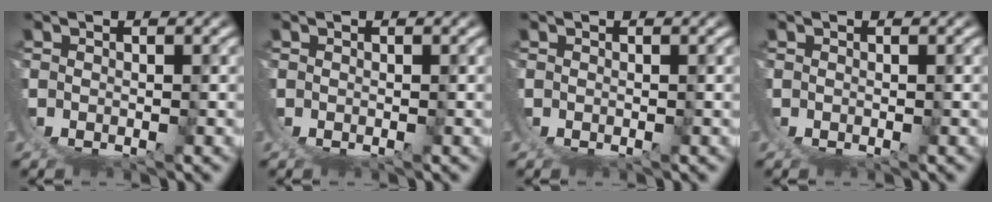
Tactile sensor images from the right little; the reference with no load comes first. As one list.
[{"total": 0.0}, {"total": 0.0}, {"total": 0.0}]